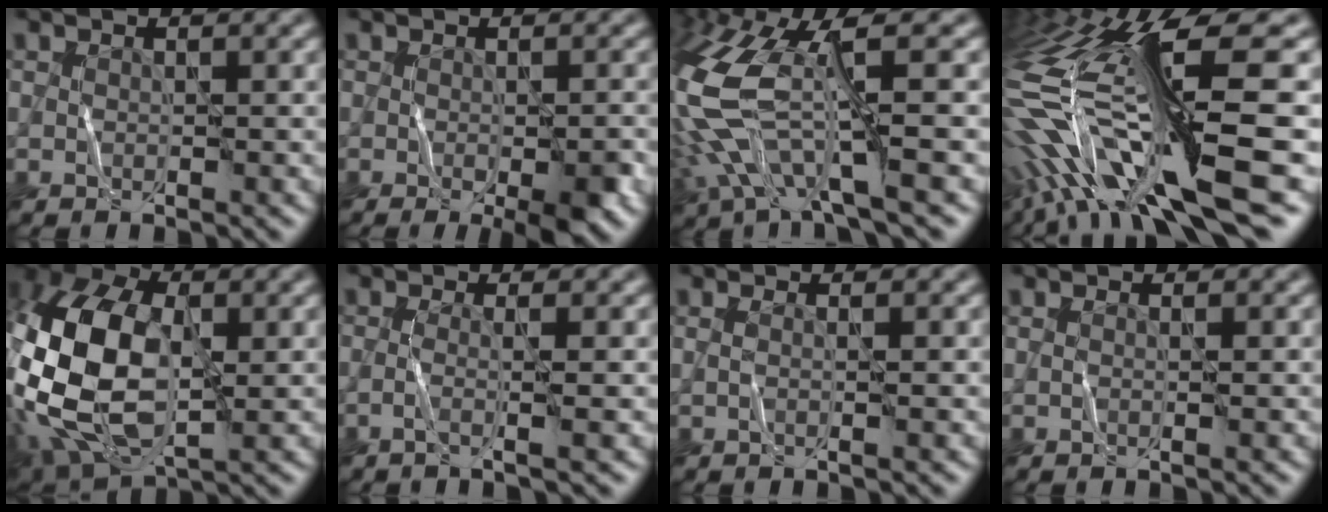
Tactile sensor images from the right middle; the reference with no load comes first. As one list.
[{"total": 3.3, "force": [-1.3, 0.3, 3.0], "torque": [-0.044, -0.003, -0.008]}, {"total": 10.5, "force": [-1.7, 3.5, 9.7], "torque": [-0.226, -0.002, -0.033]}, {"total": 14.7, "force": [-3.6, 2.7, 14.0], "torque": [-0.273, 0.014, -0.041]}, {"total": 13.4, "force": [-1.0, 7.8, 10.8], "torque": [-0.253, 0.006, -0.019]}, {"total": 1.8, "force": [-0.5, 0.2, 1.7], "torque": [-0.031, 0.000, -0.012]}, {"total": 1.0, "force": [0.0, 0.3, 0.9], "torque": [-0.012, -0.001, -0.010]}, {"total": 0.7, "force": [0.1, 0.3, 0.6], "torque": [-0.002, -0.001, -0.008]}]